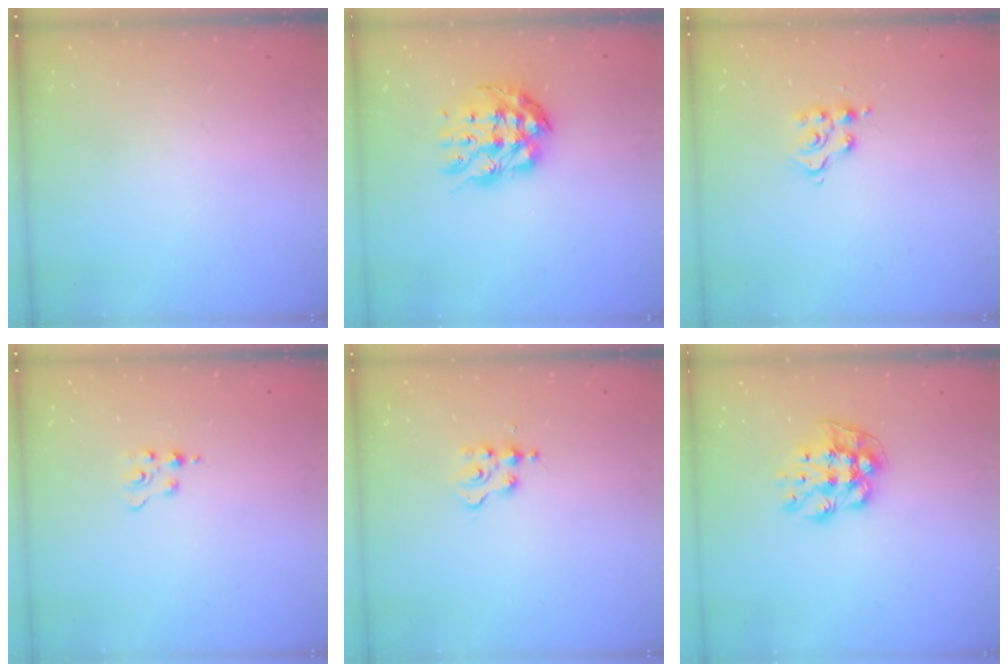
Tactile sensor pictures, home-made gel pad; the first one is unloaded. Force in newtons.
{"total": 11.4, "press": 11.3, "slide": 1.1}
{"total": 9.1, "press": 9.1, "slide": 0.5}
{"total": 1.8, "press": 1.8, "slide": 0.3}
{"total": 2.3, "press": 2.3, "slide": 0.3}
{"total": 9.2, "press": 9.2, "slide": 0.4}